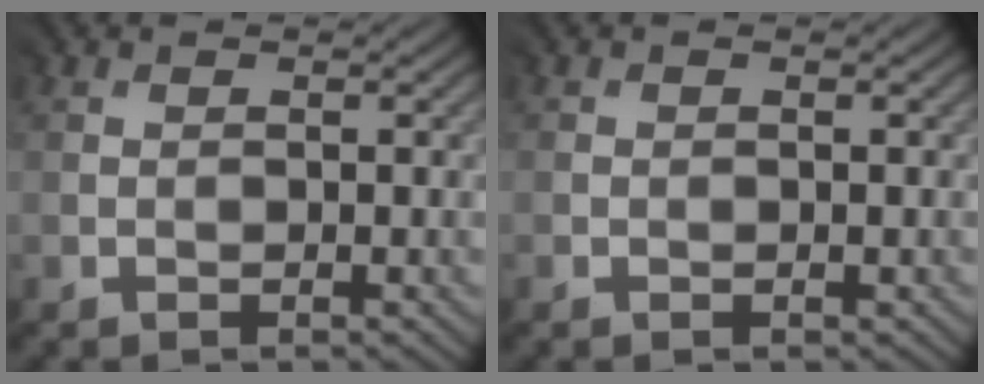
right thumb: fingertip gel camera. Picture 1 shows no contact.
{"total": 0.8, "force": [-0.1, -0.2, -0.8], "torque": [0.015, -0.001, -0.002]}